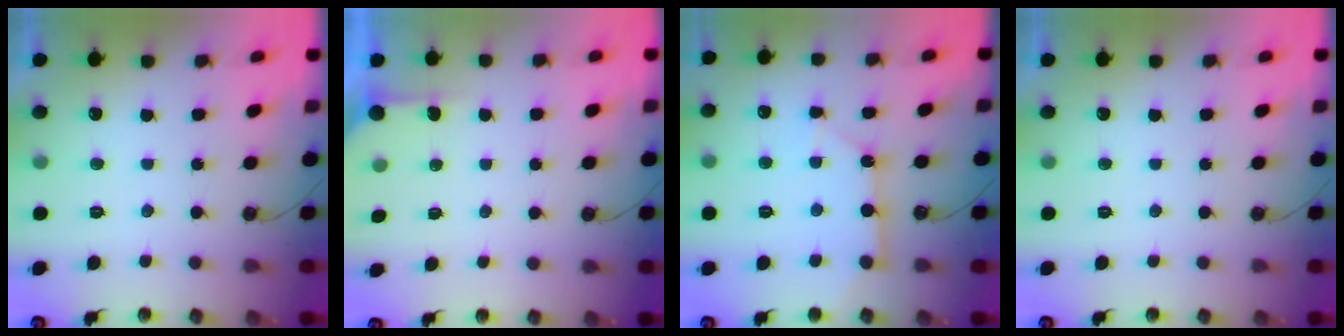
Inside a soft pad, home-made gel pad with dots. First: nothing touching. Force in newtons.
{"total": 1.9, "press": 1.9, "slide": 0.3}
{"total": 5.1, "press": 5.1, "slide": 0.4}
{"total": 0.0}